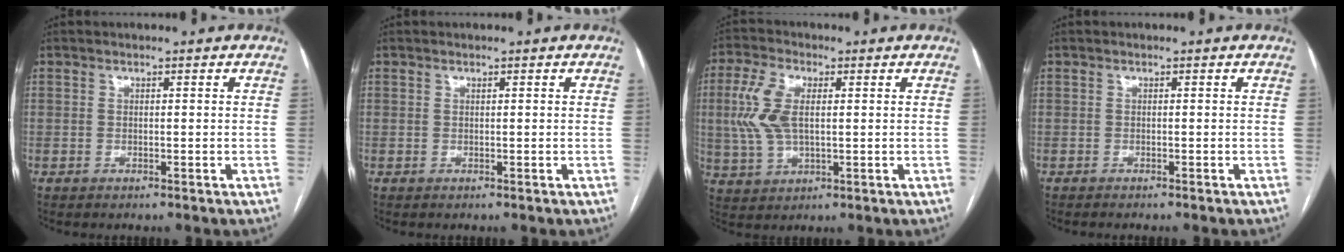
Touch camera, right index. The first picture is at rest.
{"total": 0.0}
{"total": 8.2, "force": [1.2, 3.7, 7.2], "torque": [-0.183, 0.012, 0.027]}
{"total": 2.2, "force": [-1.9, 0.0, 1.0], "torque": [-0.013, -0.002, -0.023]}